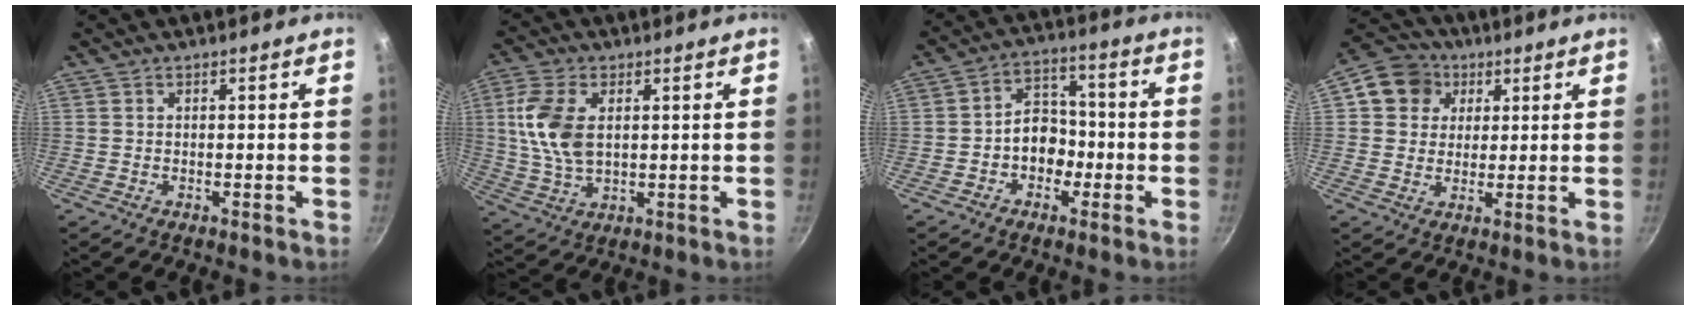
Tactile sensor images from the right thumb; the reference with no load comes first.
{"total": 10.7, "force": [1.9, 6.2, 8.5], "torque": [-0.169, -0.003, 0.038]}
{"total": 7.9, "force": [-2.1, 6.1, 4.6], "torque": [-0.025, 0.034, -0.041]}
{"total": 9.1, "force": [3.1, 8.0, 3.2], "torque": [-0.021, 0.009, 0.038]}